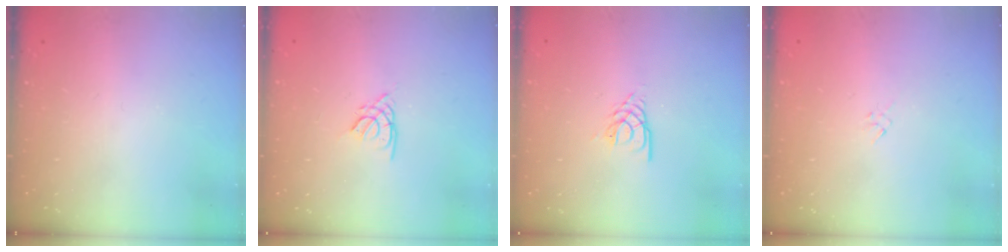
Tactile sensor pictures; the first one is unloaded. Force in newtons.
{"total": 1.9, "press": 1.8, "slide": 0.5}
{"total": 2.5, "press": 2.4, "slide": 0.4}
{"total": 1.3, "press": 1.2, "slide": 0.5}